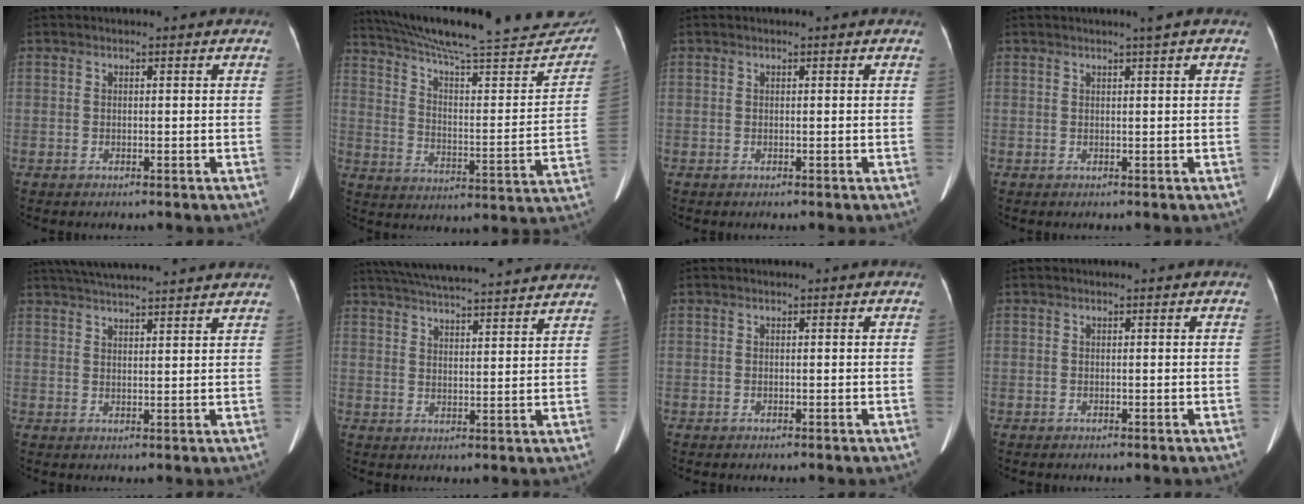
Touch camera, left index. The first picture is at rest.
{"total": 30.1, "force": [26.6, 4.5, 13.4], "torque": [-0.212, -0.049, 0.349]}
{"total": 0.0}
{"total": 1.0, "force": [0.5, -0.4, 0.7], "torque": [-0.022, -0.007, 0.015]}
{"total": 14.9, "force": [13.5, 0.8, 6.3], "torque": [-0.109, 0.042, 0.191]}
{"total": 22.5, "force": [20.6, 1.8, 9.0], "torque": [-0.153, 0.027, 0.281]}
{"total": 0.0}
{"total": 0.0}